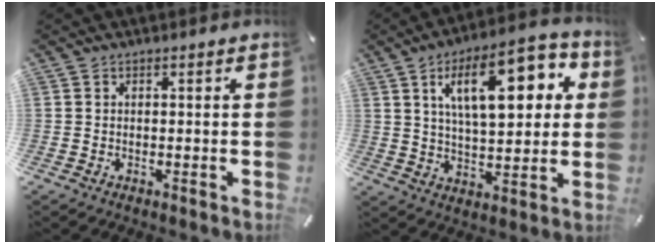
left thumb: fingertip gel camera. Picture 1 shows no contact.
{"total": 18.9, "force": [7.4, 8.4, 15.2], "torque": [-0.234, -0.007, 0.116]}